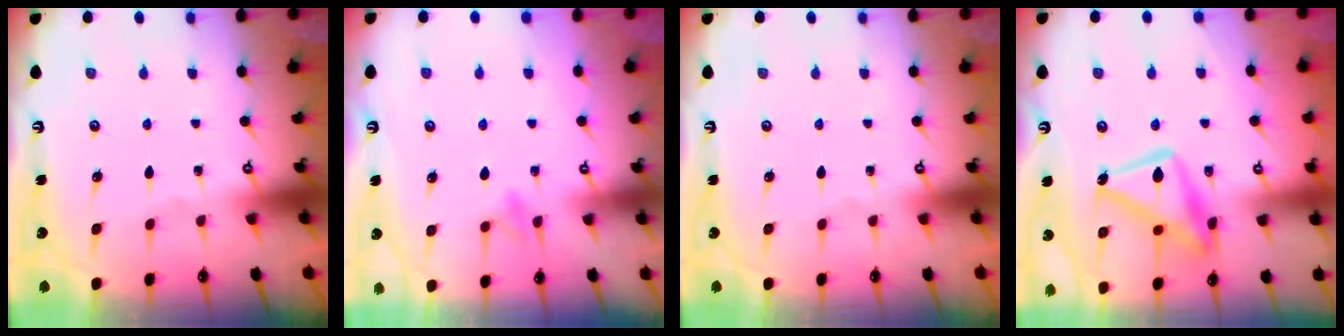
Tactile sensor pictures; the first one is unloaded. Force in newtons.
{"total": 8.1, "press": 8.1, "slide": 0.7}
{"total": 0.0}
{"total": 16.5, "press": 16.4, "slide": 1.3}